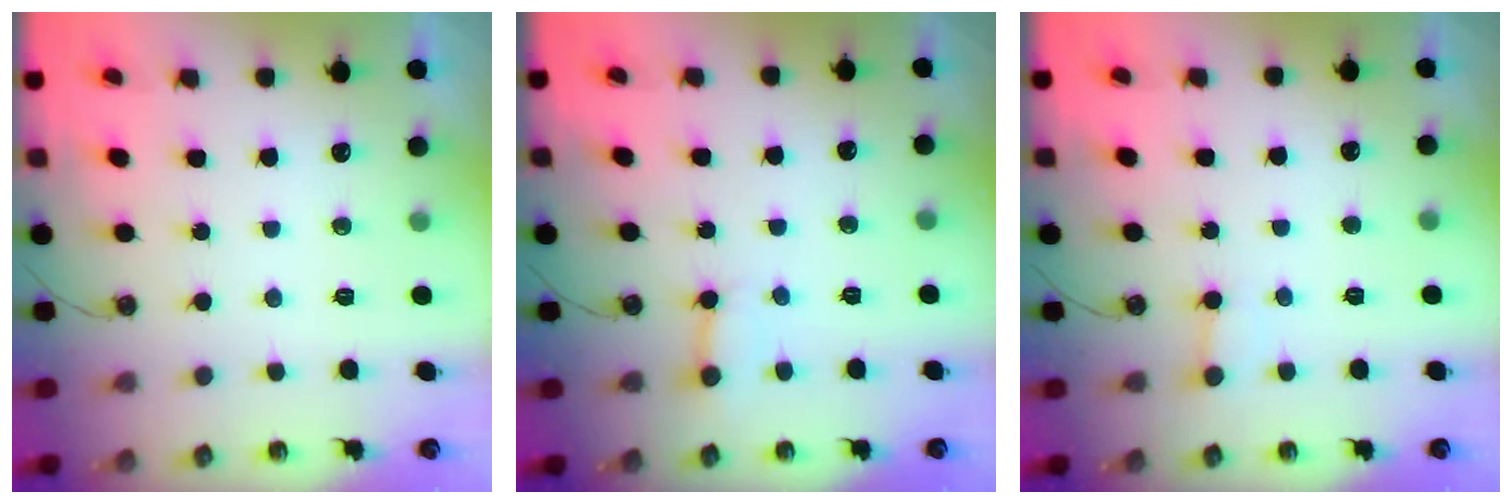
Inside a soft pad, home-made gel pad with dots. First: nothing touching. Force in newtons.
{"total": 2.8, "press": 2.7, "slide": 0.4}
{"total": 2.8, "press": 2.8, "slide": 0.4}